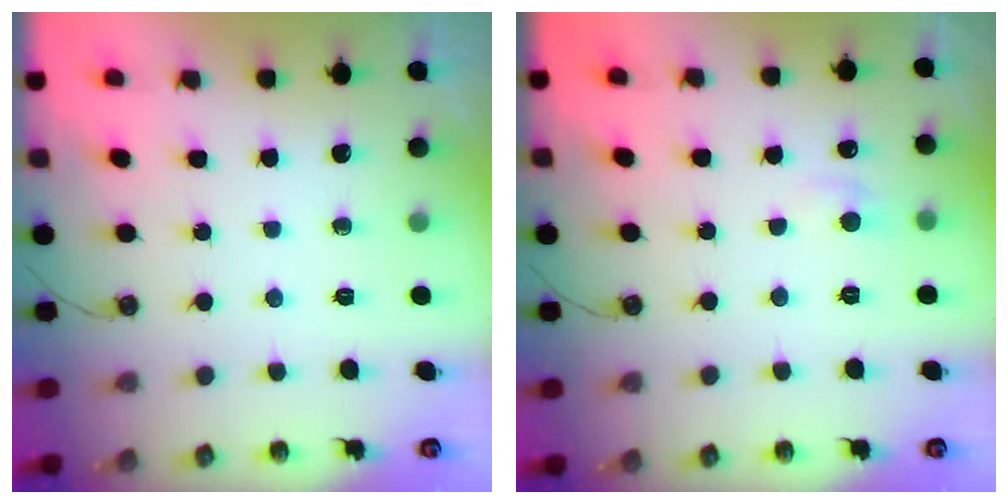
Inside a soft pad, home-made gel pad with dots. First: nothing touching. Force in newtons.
{"total": 0.7, "press": 0.1, "slide": 0.7}